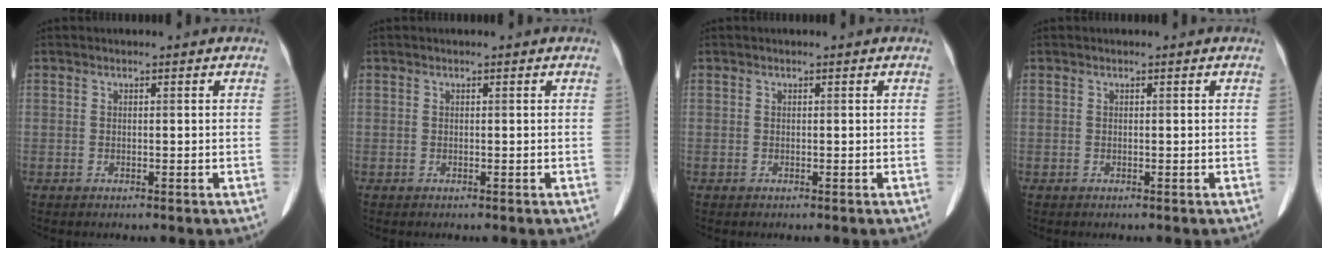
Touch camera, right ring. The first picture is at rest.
{"total": 0.0}
{"total": 0.0}
{"total": 0.0}